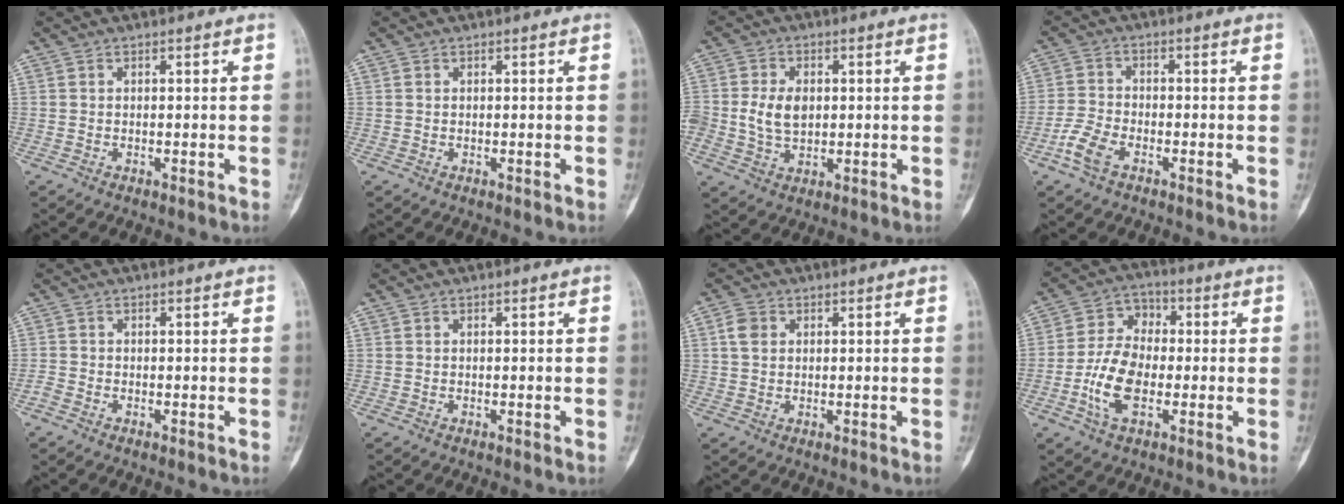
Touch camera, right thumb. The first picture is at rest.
{"total": 0.0}
{"total": 7.0, "force": [0.4, 4.9, 5.0], "torque": [-0.086, 0.002, 0.014]}
{"total": 5.3, "force": [-3.0, 2.7, 3.5], "torque": [-0.080, 0.012, -0.063]}
{"total": 0.9, "force": [-0.7, 0.5, 0.4], "torque": [-0.012, -0.001, -0.020]}
{"total": 0.0}
{"total": 3.4, "force": [1.0, 2.6, 2.0], "torque": [-0.030, 0.004, 0.019]}
{"total": 11.0, "force": [-2.3, 7.1, 8.1], "torque": [-0.148, 0.020, -0.052]}